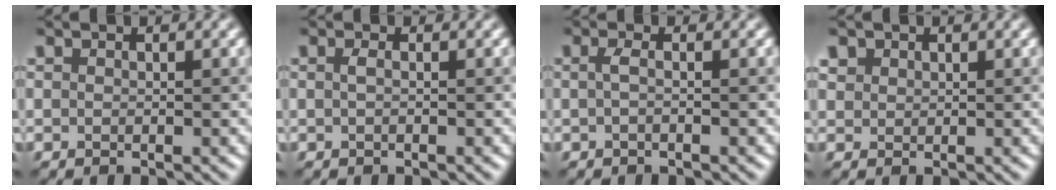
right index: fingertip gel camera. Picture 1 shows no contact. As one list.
[{"total": 0.6, "force": [0.0, 0.1, 0.6], "torque": [-0.016, 0.003, 0.000]}, {"total": 1.1, "force": [-0.2, 0.2, 1.1], "torque": [-0.023, -0.002, -0.004]}, {"total": 1.3, "force": [0.8, 0.9, 0.2], "torque": [-0.004, 0.002, 0.018]}]